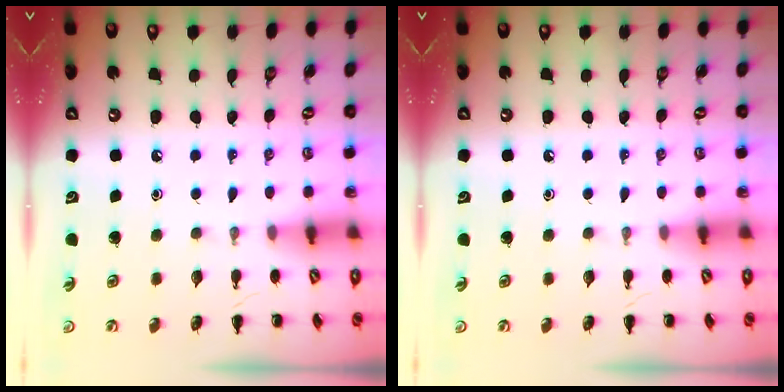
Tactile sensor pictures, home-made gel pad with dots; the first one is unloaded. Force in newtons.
{"total": 0.0}